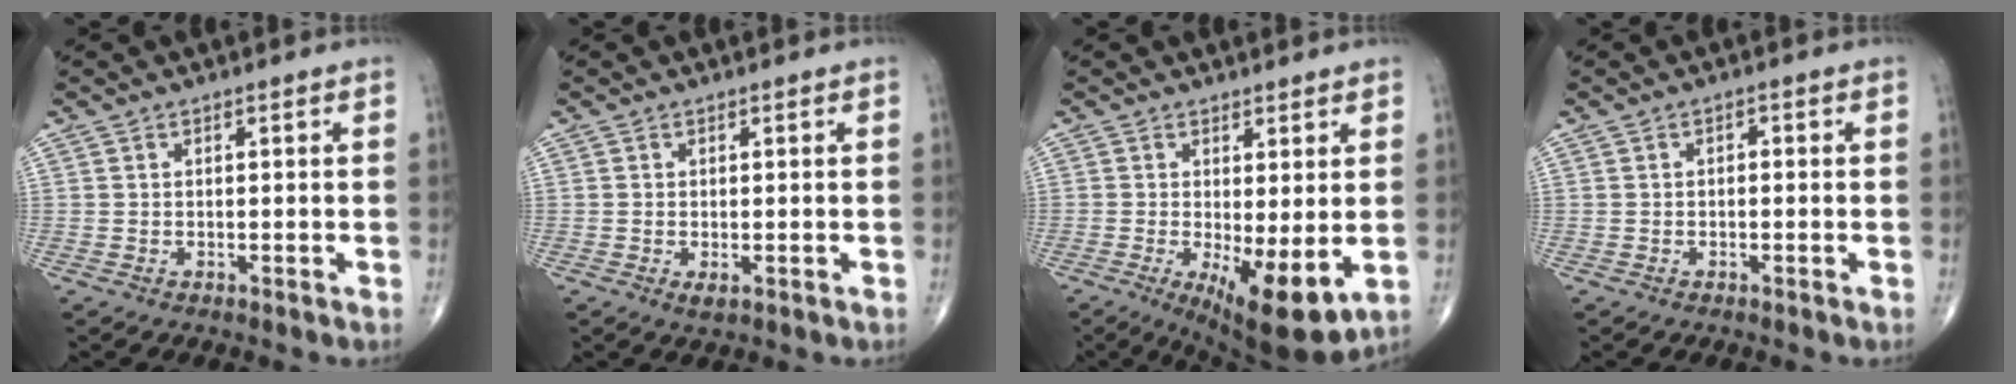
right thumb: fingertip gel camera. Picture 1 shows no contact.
{"total": 1.4, "force": [-0.4, 0.7, 1.2], "torque": [-0.021, -0.003, -0.003]}
{"total": 10.6, "force": [-1.9, 3.4, 9.8], "torque": [-0.151, -0.026, -0.018]}
{"total": 0.9, "force": [-0.1, 0.5, 0.7], "torque": [-0.005, 0.004, -0.006]}